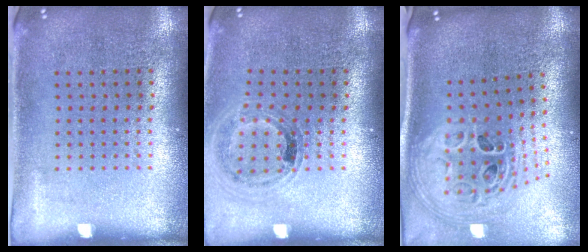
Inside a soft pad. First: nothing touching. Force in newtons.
{"total": 1.0, "press": 1.0, "slide": 0.1}
{"total": 2.9, "press": 2.0, "slide": 2.1}